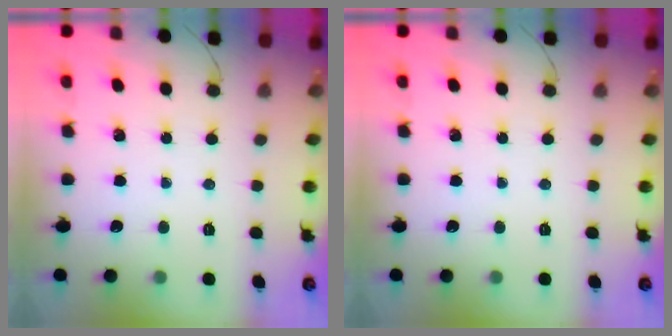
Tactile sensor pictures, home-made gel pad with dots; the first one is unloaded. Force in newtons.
{"total": 0.0}